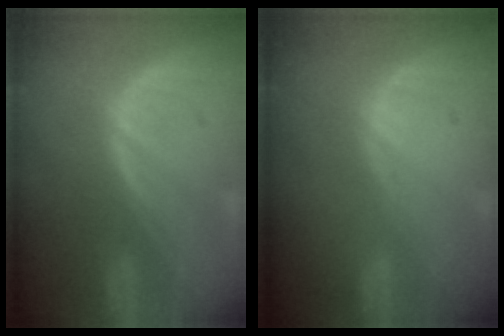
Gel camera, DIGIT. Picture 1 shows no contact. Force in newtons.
{"total": 0.0}